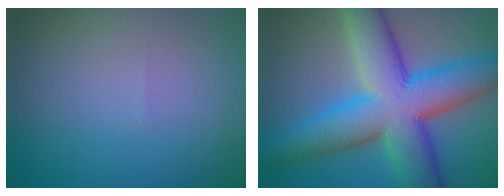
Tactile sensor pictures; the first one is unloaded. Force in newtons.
{"total": 12.0, "press": 12.0, "slide": 0.4}